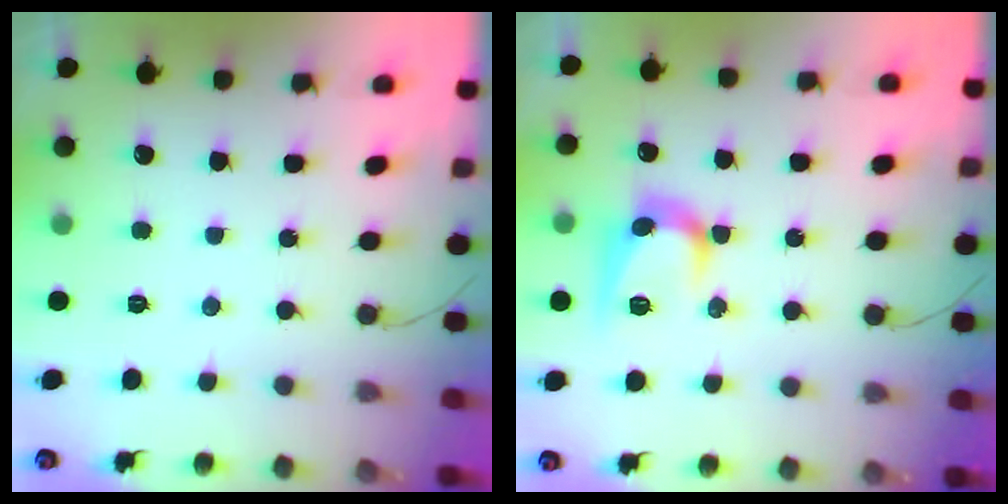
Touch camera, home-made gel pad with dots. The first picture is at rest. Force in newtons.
{"total": 11.0, "press": 11.0, "slide": 0.7}